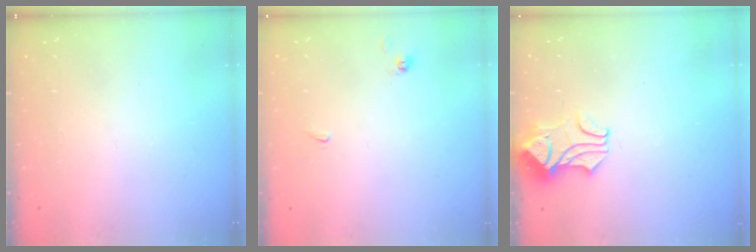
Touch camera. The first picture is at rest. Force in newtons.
{"total": 0.9, "press": 0.9, "slide": 0.2}
{"total": 1.7, "press": 1.3, "slide": 1.1}